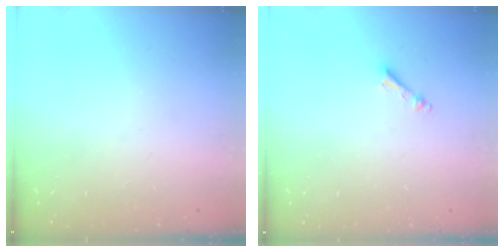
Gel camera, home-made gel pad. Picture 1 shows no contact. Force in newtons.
{"total": 2.5, "press": 2.5, "slide": 0.3}